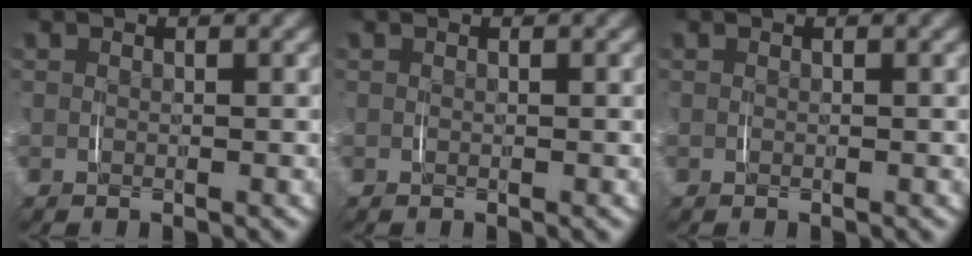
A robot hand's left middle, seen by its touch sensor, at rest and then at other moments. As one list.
[{"total": 0.0}, {"total": 0.0}]